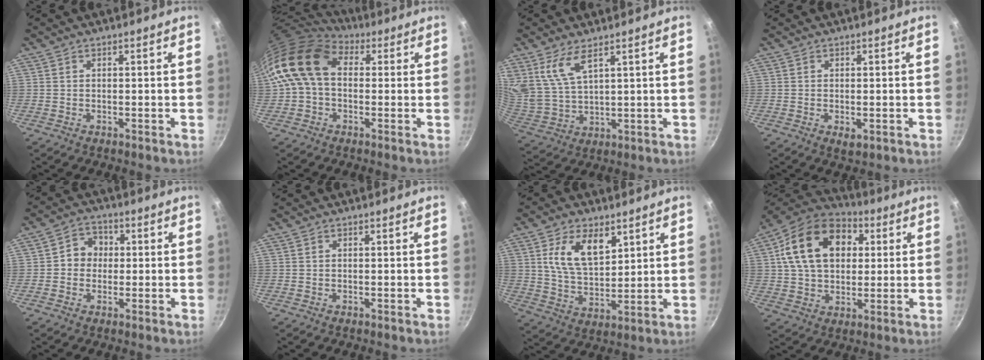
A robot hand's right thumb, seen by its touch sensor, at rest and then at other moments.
{"total": 12.8, "force": [1.9, 9.1, 8.8], "torque": [-0.141, 0.016, 0.014]}
{"total": 8.4, "force": [5.0, 3.6, 5.8], "torque": [-0.112, -0.034, 0.115]}
{"total": 2.0, "force": [-0.5, 1.0, 1.6], "torque": [-0.028, -0.007, -0.005]}
{"total": 5.5, "force": [0.2, 5.0, 2.4], "torque": [-0.002, 0.011, -0.008]}
{"total": 0.0}
{"total": 11.1, "force": [4.7, 6.2, 7.9], "torque": [-0.122, -0.027, 0.090]}
{"total": 19.3, "force": [4.9, 13.6, 12.8], "torque": [-0.198, 0.017, 0.071]}